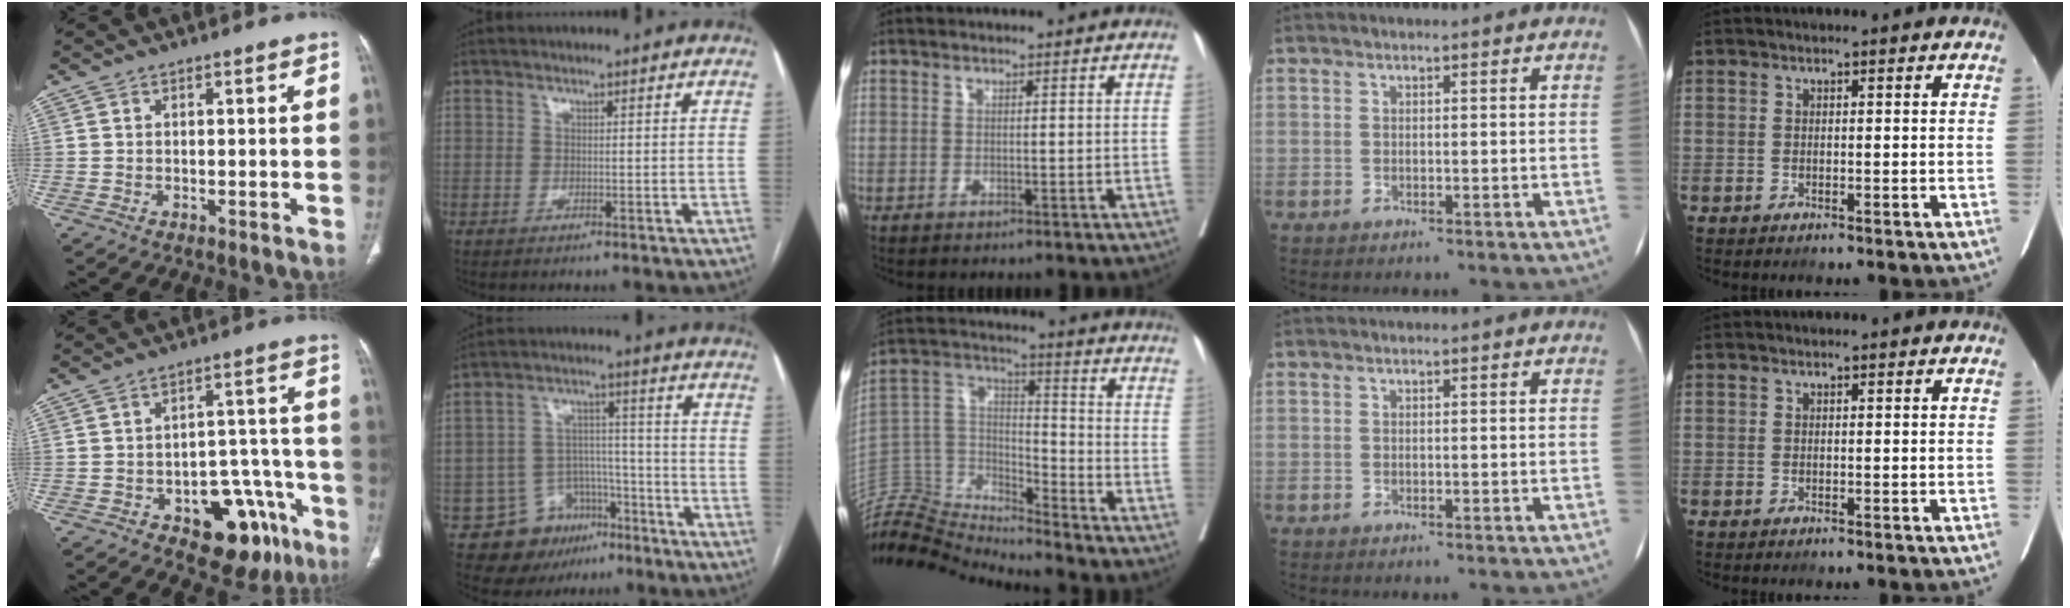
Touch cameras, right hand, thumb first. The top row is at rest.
{"thumb": {"total": 15.0, "force": [-7.8, 8.4, 9.6], "torque": [-0.076, 0.063, -0.097]}, "index": {"total": 10.5, "force": [-6.0, 7.9, 3.3], "torque": [-0.046, 0.037, -0.084]}, "middle": {"total": 11.9, "force": [-11.9, 0.0, -0.4], "torque": [0.016, 0.064, -0.229]}}